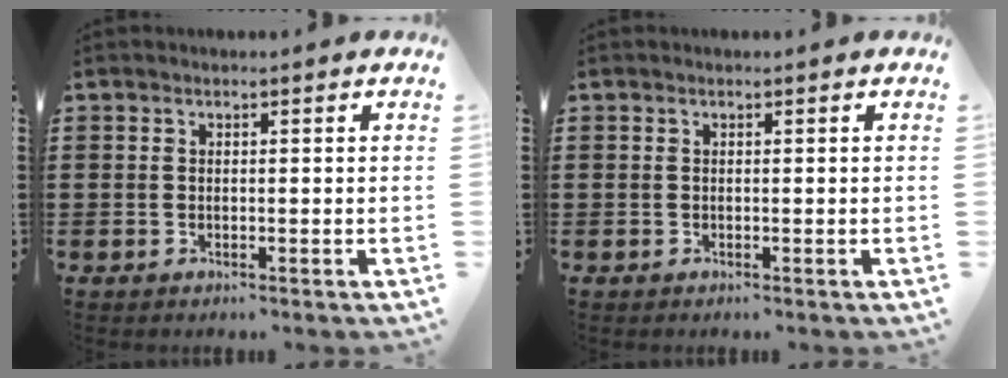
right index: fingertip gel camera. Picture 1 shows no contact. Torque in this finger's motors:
{"motor_torque": [-0.06, 0.04, 0.00, -0.01]}